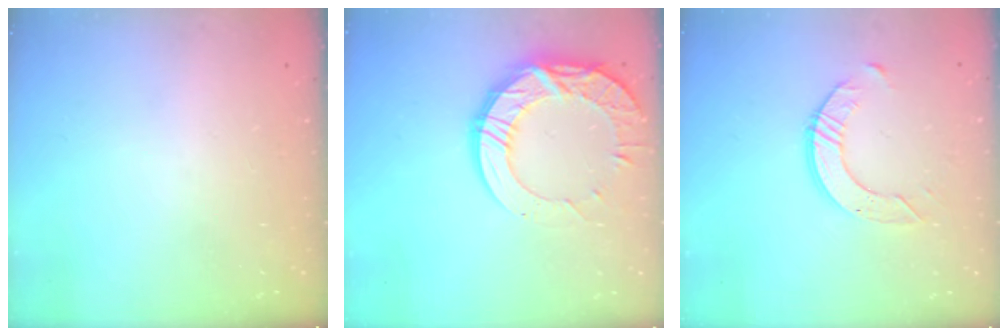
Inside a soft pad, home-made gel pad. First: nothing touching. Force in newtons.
{"total": 15.6, "press": 15.6, "slide": 1.1}
{"total": 6.4, "press": 6.4, "slide": 0.6}